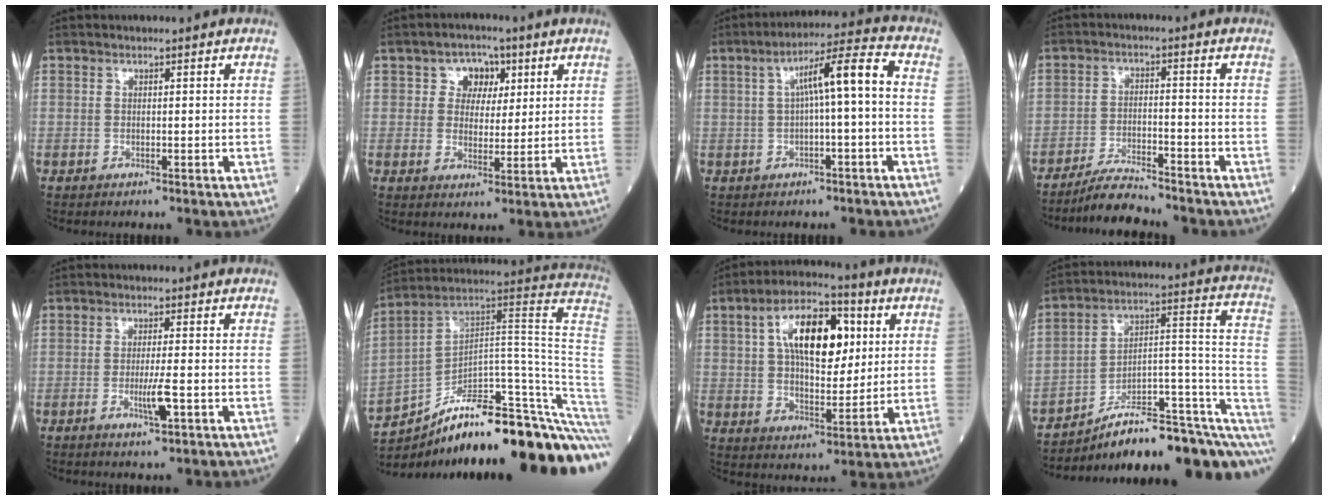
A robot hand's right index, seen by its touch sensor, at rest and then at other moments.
{"total": 5.2, "force": [2.1, 4.1, 2.4], "torque": [-0.028, 0.013, 0.033]}
{"total": 7.9, "force": [0.4, 0.4, 7.9], "torque": [-0.125, 0.028, 0.005]}
{"total": 6.6, "force": [-6.2, 0.4, 2.2], "torque": [-0.041, -0.016, -0.113]}
{"total": 3.8, "force": [-1.3, 0.2, 3.6], "torque": [-0.068, -0.006, -0.022]}
{"total": 28.8, "force": [-21.7, 3.8, 18.6], "torque": [-0.150, 0.041, -0.309]}
{"total": 14.1, "force": [4.3, 6.0, 12.0], "torque": [-0.209, 0.026, 0.069]}
{"total": 18.0, "force": [-11.6, 4.7, 12.9], "torque": [-0.119, 0.076, -0.167]}